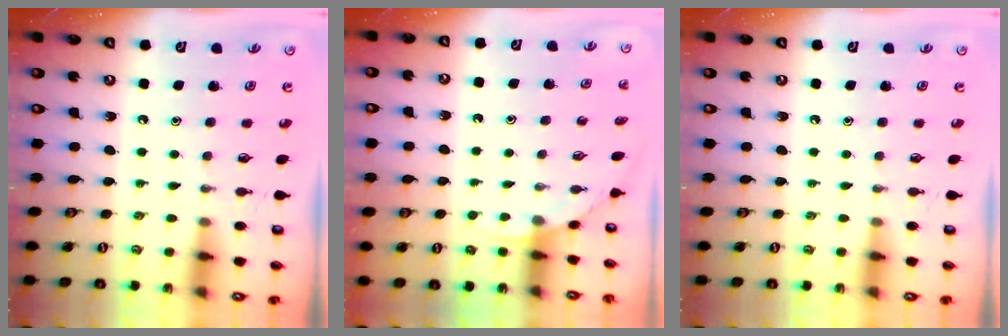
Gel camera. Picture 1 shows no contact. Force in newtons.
{"total": 3.1, "press": 3.1, "slide": 0.2}
{"total": 0.0}